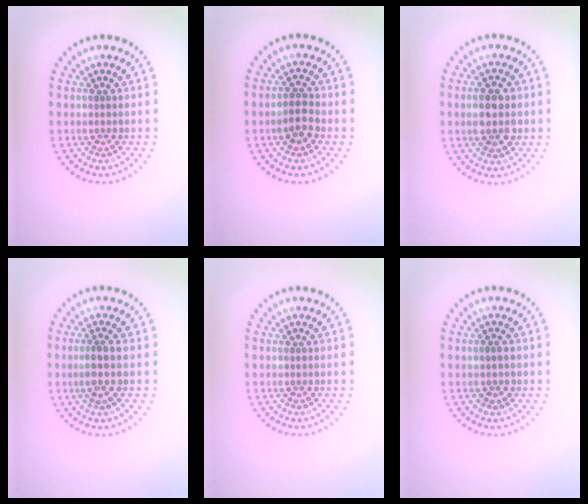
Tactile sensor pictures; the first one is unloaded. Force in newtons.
{"total": 2.2, "press": 2.1, "slide": 0.6}
{"total": 3.8, "press": 3.8, "slide": 0.2}
{"total": 2.0, "press": 1.8, "slide": 0.9}
{"total": 0.0}
{"total": 1.2, "press": 1.2, "slide": 0.2}